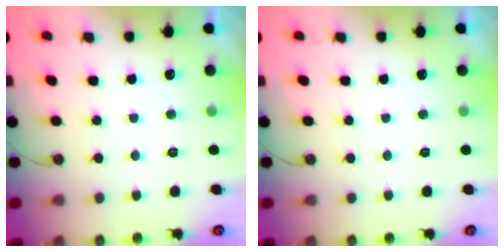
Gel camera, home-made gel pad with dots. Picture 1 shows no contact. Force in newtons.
{"total": 0.0}